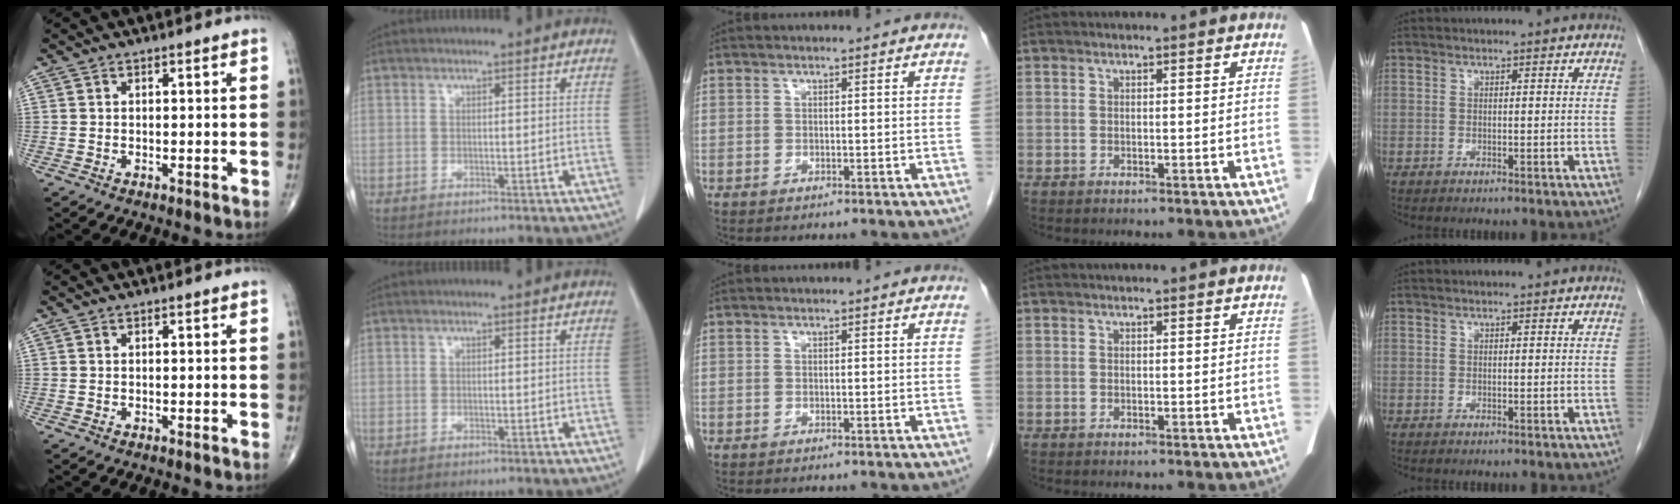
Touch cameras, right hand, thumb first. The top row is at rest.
{}